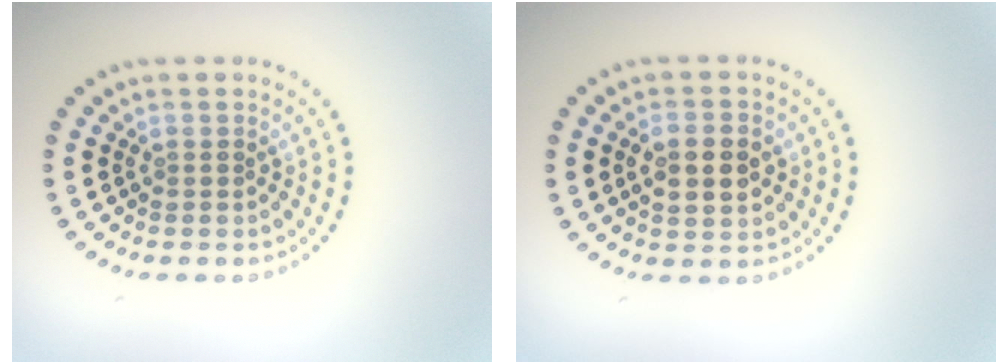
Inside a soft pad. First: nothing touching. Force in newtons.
{"total": 4.2, "press": 4.2, "slide": 0.1}